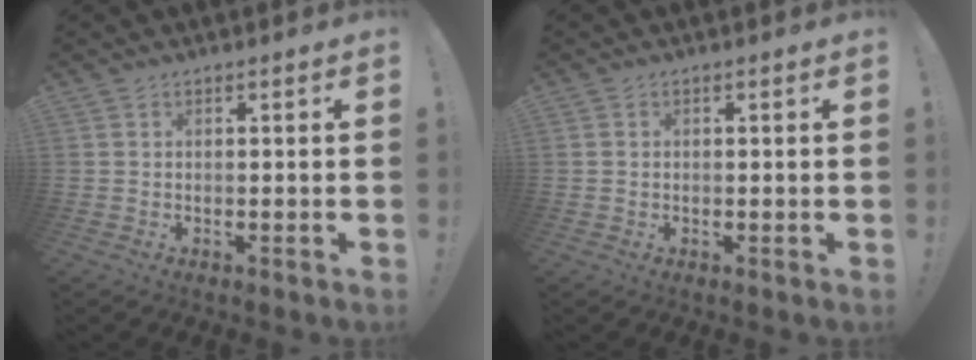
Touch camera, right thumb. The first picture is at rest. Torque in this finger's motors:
{"motor_torque": [-0.32, 0.02, -0.14, 0.37, -0.10]}